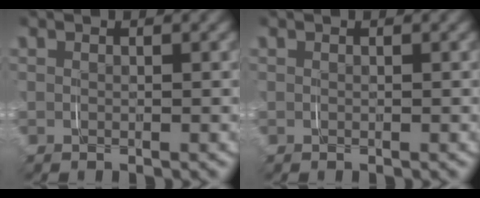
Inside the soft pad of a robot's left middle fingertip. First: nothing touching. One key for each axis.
{"total": 0.0}